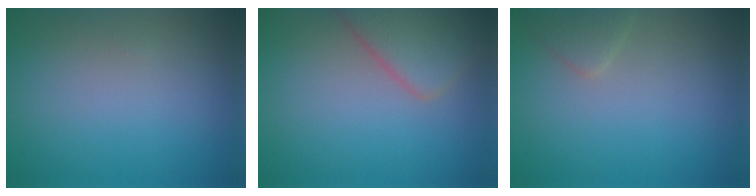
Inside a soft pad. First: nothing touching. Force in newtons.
{"total": 4.6, "press": 4.6, "slide": 0.2}
{"total": 1.6, "press": 1.6, "slide": 0.1}